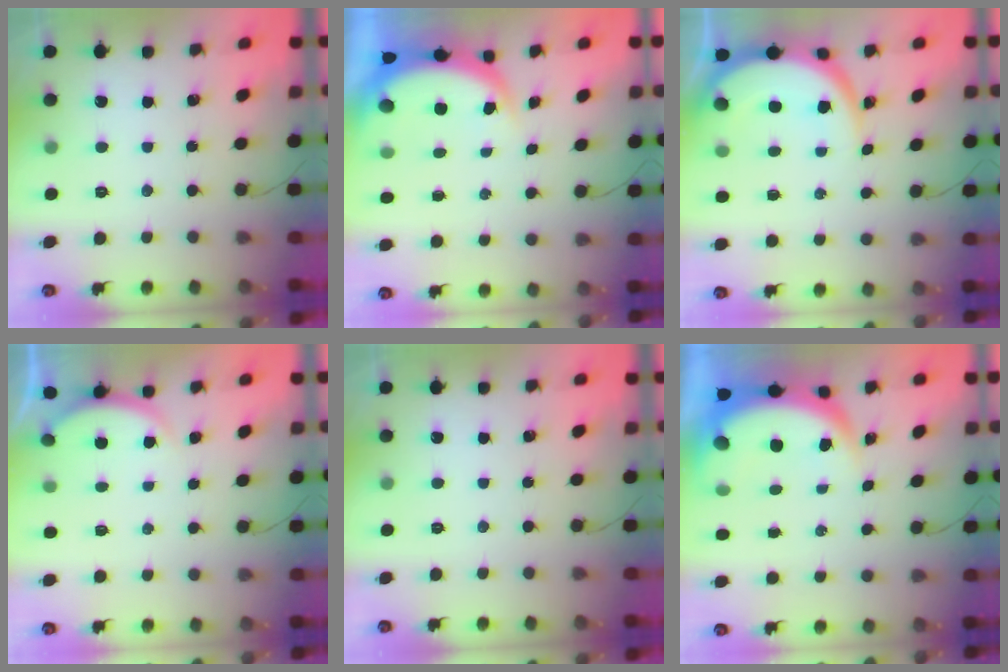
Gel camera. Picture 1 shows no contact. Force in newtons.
{"total": 4.7, "press": 4.7, "slide": 0.2}
{"total": 7.3, "press": 7.3, "slide": 0.7}
{"total": 1.9, "press": 1.9, "slide": 0.5}
{"total": 0.0}
{"total": 9.1, "press": 9.0, "slide": 1.0}